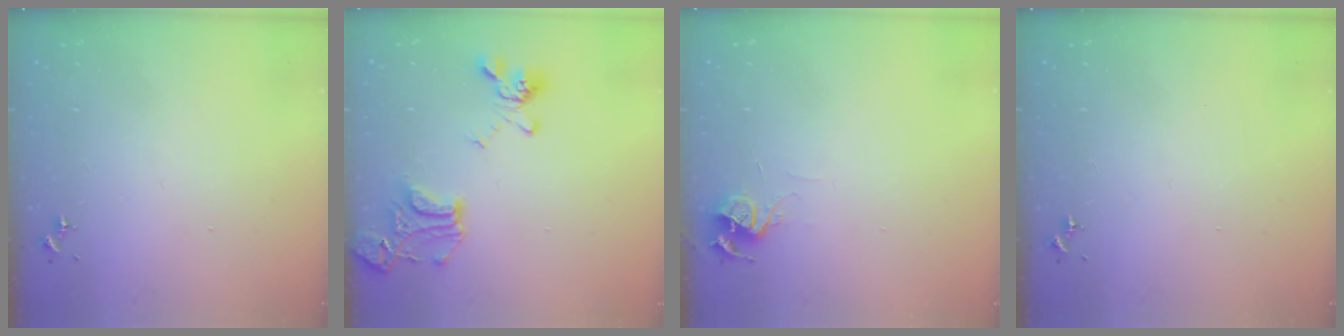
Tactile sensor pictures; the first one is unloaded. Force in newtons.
{"total": 18.3, "press": 18.2, "slide": 1.7}
{"total": 6.0, "press": 6.0, "slide": 0.6}
{"total": 0.0}